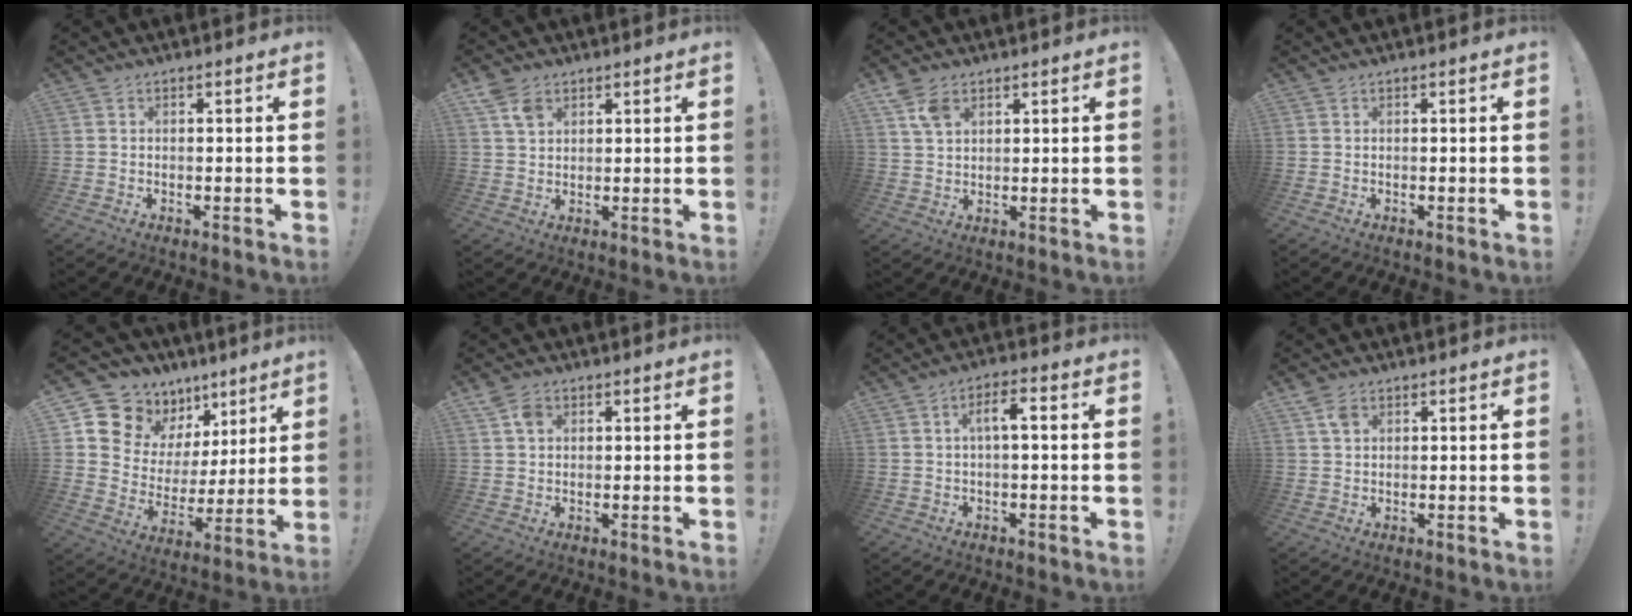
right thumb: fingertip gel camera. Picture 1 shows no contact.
{"total": 5.5, "force": [3.1, 3.6, 2.7], "torque": [-0.045, -0.008, 0.060]}
{"total": 6.3, "force": [3.5, 3.8, 3.6], "torque": [-0.061, -0.009, 0.067]}
{"total": 0.0}
{"total": 12.8, "force": [9.6, 8.2, 2.3], "torque": [-0.053, -0.076, 0.191]}
{"total": 4.2, "force": [1.9, 3.0, 2.3], "torque": [-0.040, 0.003, 0.036]}
{"total": 5.2, "force": [0.0, 1.4, 5.0], "torque": [-0.095, 0.014, -0.004]}
{"total": 3.9, "force": [2.0, 2.6, 2.2], "torque": [-0.039, 0.001, 0.038]}